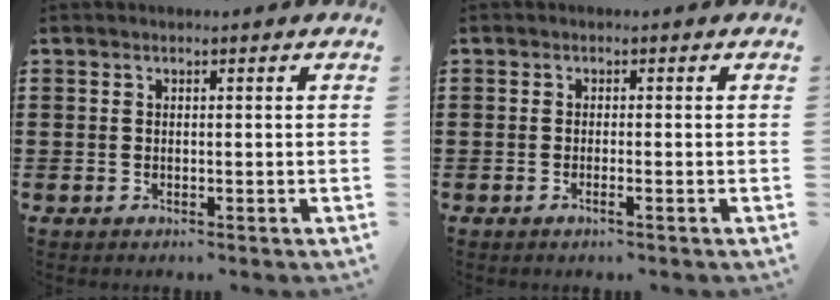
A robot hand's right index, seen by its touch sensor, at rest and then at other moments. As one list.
[{"total": 1.1, "force": [-0.6, -0.1, 0.9], "torque": [-0.016, -0.005, -0.011]}]